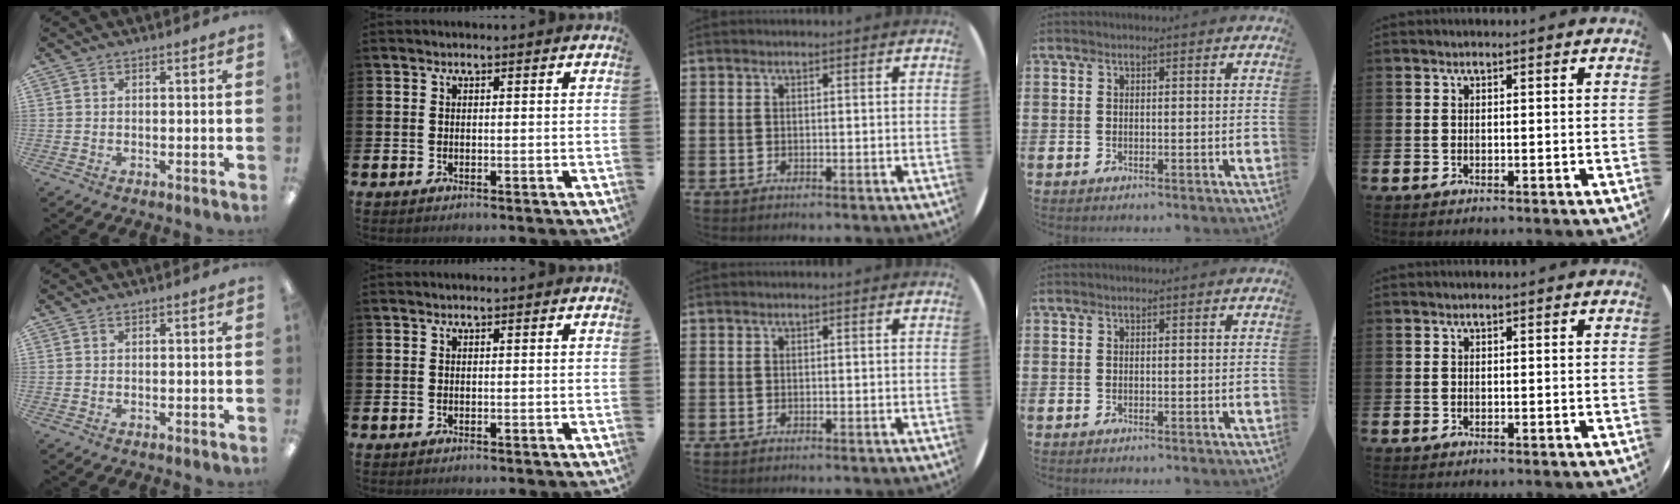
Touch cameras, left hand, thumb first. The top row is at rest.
{}